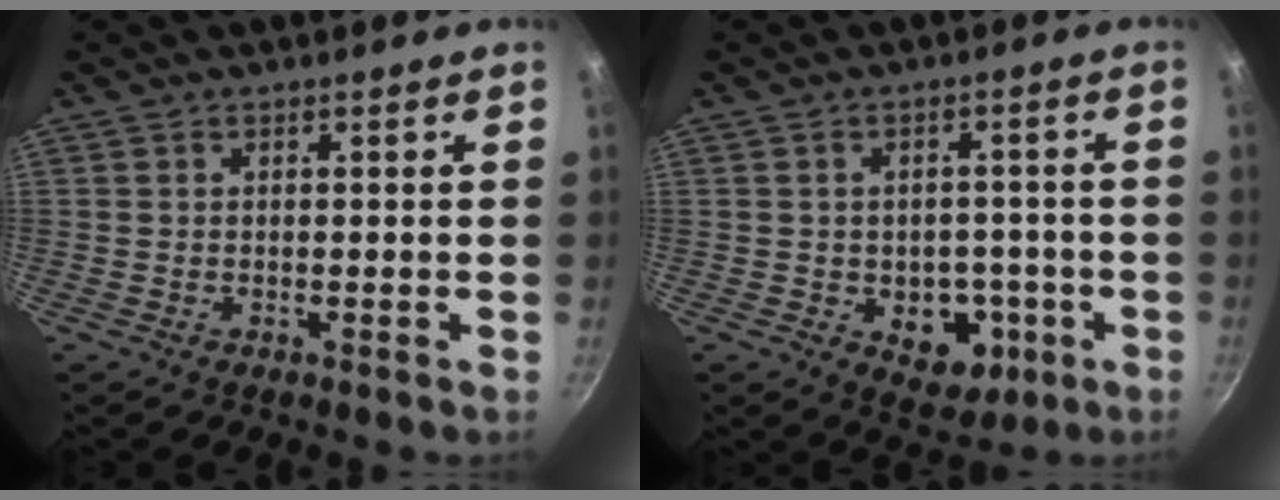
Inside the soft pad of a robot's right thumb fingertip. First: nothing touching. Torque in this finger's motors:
{"motor_torque": [-0.40, 0.25, 0.09, -0.12, 0.04]}